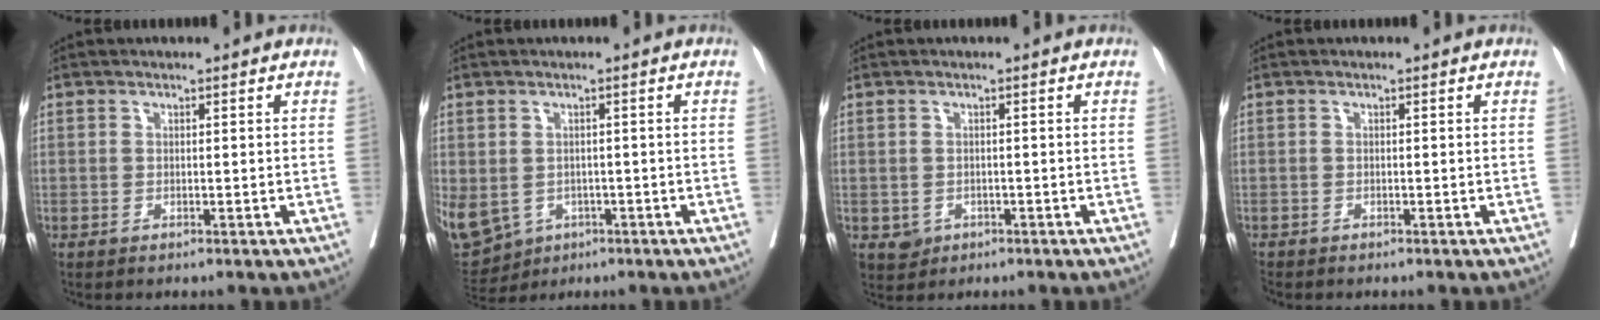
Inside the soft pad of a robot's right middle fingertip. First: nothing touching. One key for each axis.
{"total": 23.4, "fx": -8.2, "fy": 19.7, "fz": 9.6, "tx": -0.349, "ty": -0.014, "tz": -0.108}
{"total": 2.1, "fx": -0.8, "fy": 1.9, "fz": 0.5, "tx": -0.004, "ty": 0.004, "tz": -0.005}
{"total": 0.7, "fx": -0.7, "fy": 0.1, "fz": 0.0, "tx": -0.006, "ty": -0.003, "tz": -0.017}